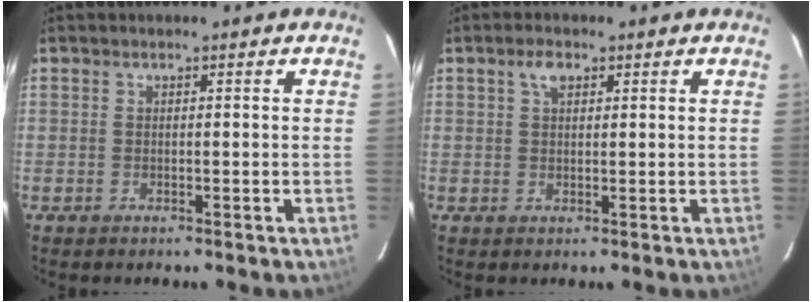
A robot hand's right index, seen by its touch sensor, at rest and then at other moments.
{"total": 2.5, "force": [1.2, 1.4, 1.7], "torque": [-0.031, 0.009, 0.022]}